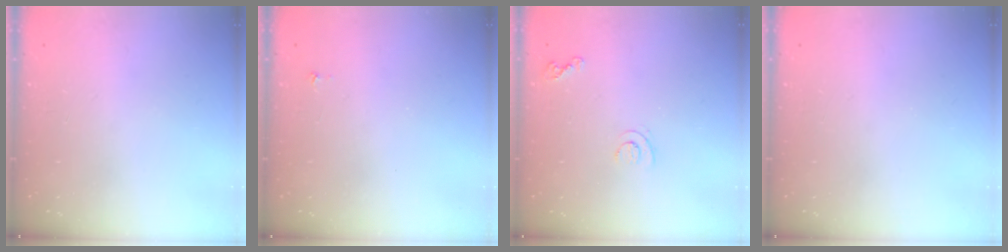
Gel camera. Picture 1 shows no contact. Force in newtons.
{"total": 2.9, "press": 2.9, "slide": 0.4}
{"total": 6.2, "press": 6.2, "slide": 0.5}
{"total": 0.0}